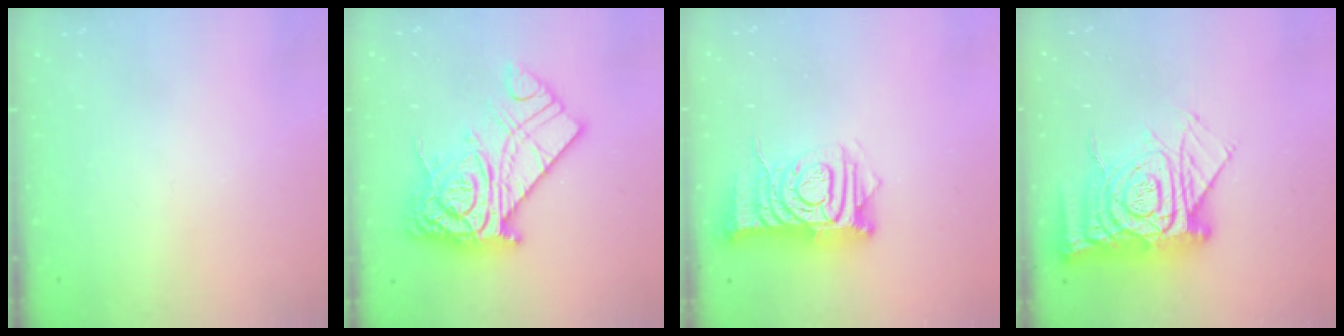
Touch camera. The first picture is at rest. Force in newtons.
{"total": 19.9, "press": 19.8, "slide": 2.2}
{"total": 11.6, "press": 11.6, "slide": 1.1}
{"total": 17.2, "press": 17.2, "slide": 1.7}